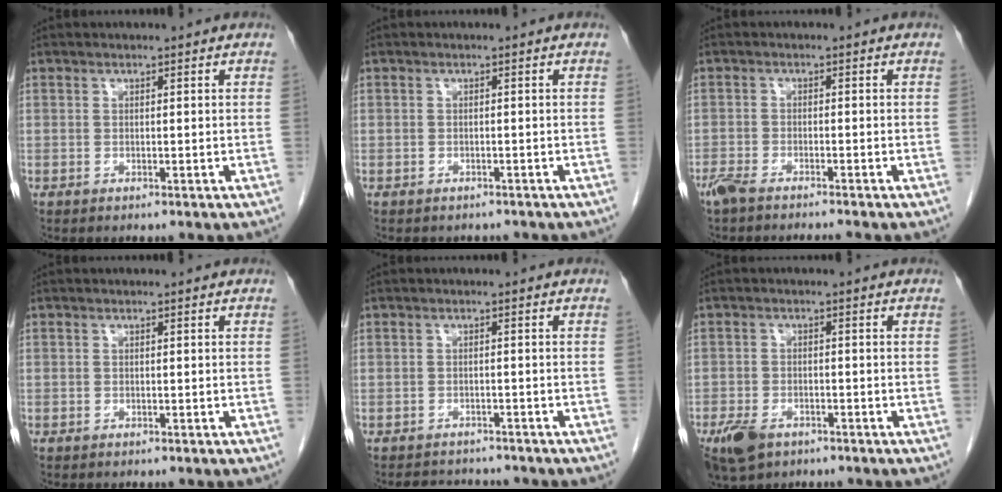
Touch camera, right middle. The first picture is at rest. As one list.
[{"total": 2.8, "force": [-2.3, 1.5, 0.2], "torque": [-0.008, 0.003, -0.033]}, {"total": 5.3, "force": [-4.6, 0.2, 2.5], "torque": [-0.042, -0.012, -0.080]}, {"total": 0.0}, {"total": 4.8, "force": [-4.6, 1.3, 0.7], "torque": [-0.005, -0.002, -0.063]}, {"total": 6.9, "force": [-4.5, 3.8, 3.6], "torque": [-0.073, -0.008, -0.075]}]